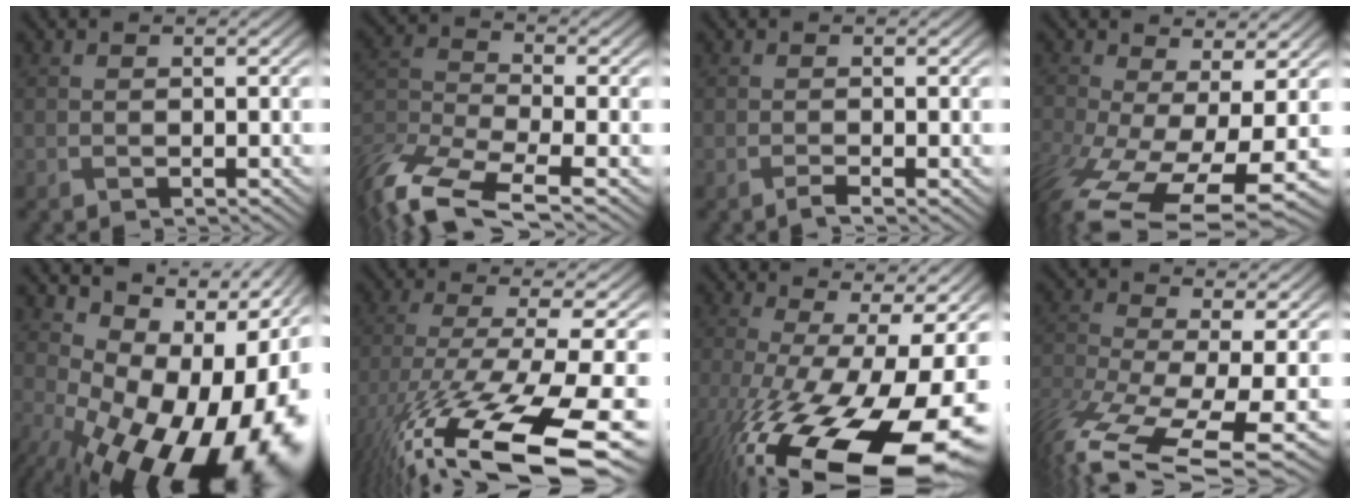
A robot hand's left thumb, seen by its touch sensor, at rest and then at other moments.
{"total": 11.1, "force": [-7.1, 4.2, 7.5], "torque": [-0.186, -0.024, -0.142]}
{"total": 1.0, "force": [-0.6, 0.0, 0.8], "torque": [-0.018, 0.002, -0.013]}
{"total": 12.5, "force": [-4.1, 5.7, 10.3], "torque": [-0.240, -0.054, -0.047]}
{"total": 18.8, "force": [-2.6, 10.2, 15.6], "torque": [-0.174, -0.013, -0.015]}
{"total": 17.2, "force": [-9.9, 4.1, 13.4], "torque": [-0.276, -0.037, -0.157]}
{"total": 19.6, "force": [-6.4, 7.2, 17.1], "torque": [-0.315, -0.054, -0.085]}
{"total": 13.4, "force": [-8.6, 4.2, 9.3], "torque": [-0.234, -0.031, -0.133]}